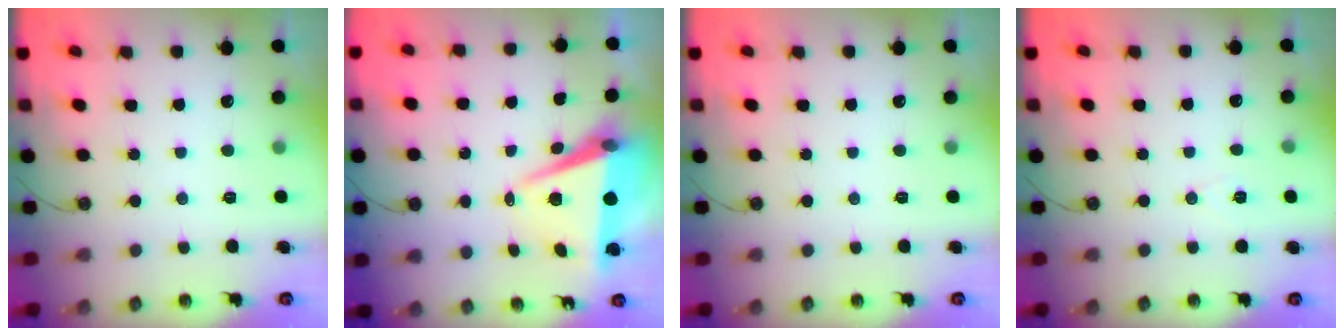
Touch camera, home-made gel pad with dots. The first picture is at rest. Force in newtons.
{"total": 7.9, "press": 6.5, "slide": 4.4}
{"total": 0.0}
{"total": 5.7, "press": 3.6, "slide": 4.4}